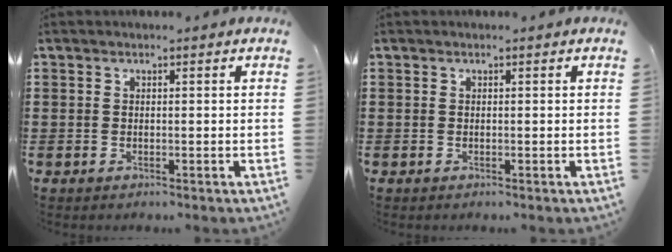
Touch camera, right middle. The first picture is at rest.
{"total": 0.0}